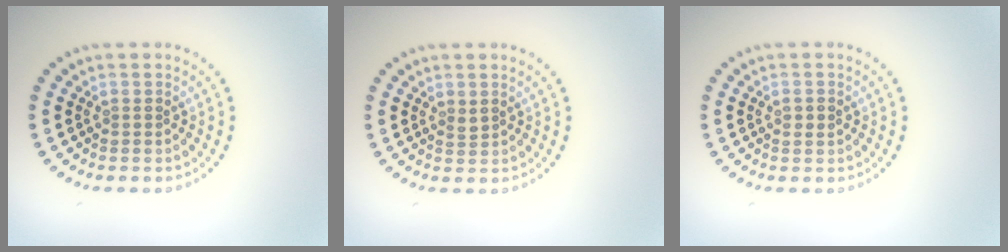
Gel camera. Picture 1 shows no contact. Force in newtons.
{"total": 0.6, "press": 0.5, "slide": 0.3}
{"total": 0.9, "press": 0.9, "slide": 0.2}